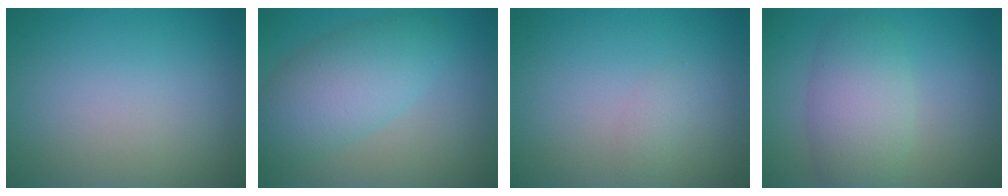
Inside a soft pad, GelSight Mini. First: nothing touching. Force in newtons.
{"total": 6.0, "press": 6.0, "slide": 0.4}
{"total": 0.8, "press": 0.8, "slide": 0.0}
{"total": 4.7, "press": 4.7, "slide": 0.1}